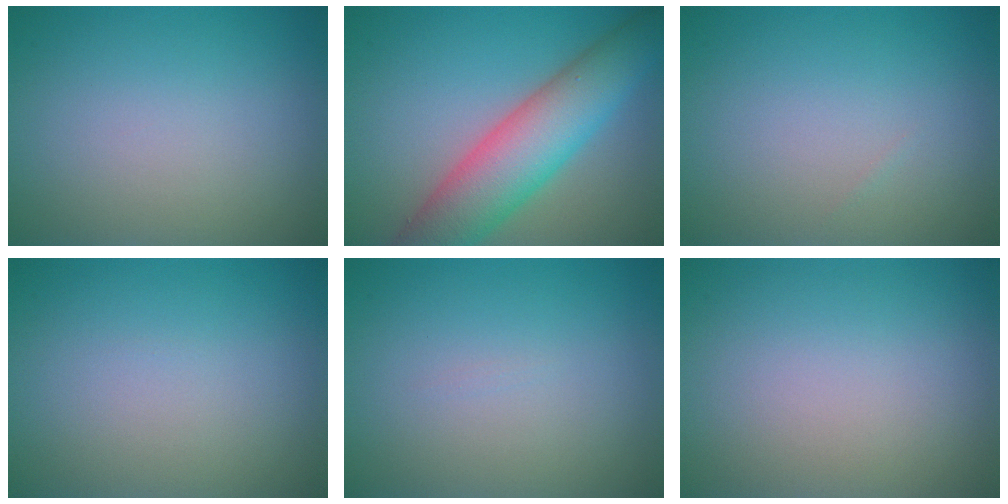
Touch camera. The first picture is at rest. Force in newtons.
{"total": 8.6, "press": 8.6, "slide": 0.3}
{"total": 0.0}
{"total": 0.0}
{"total": 0.0}
{"total": 0.0}